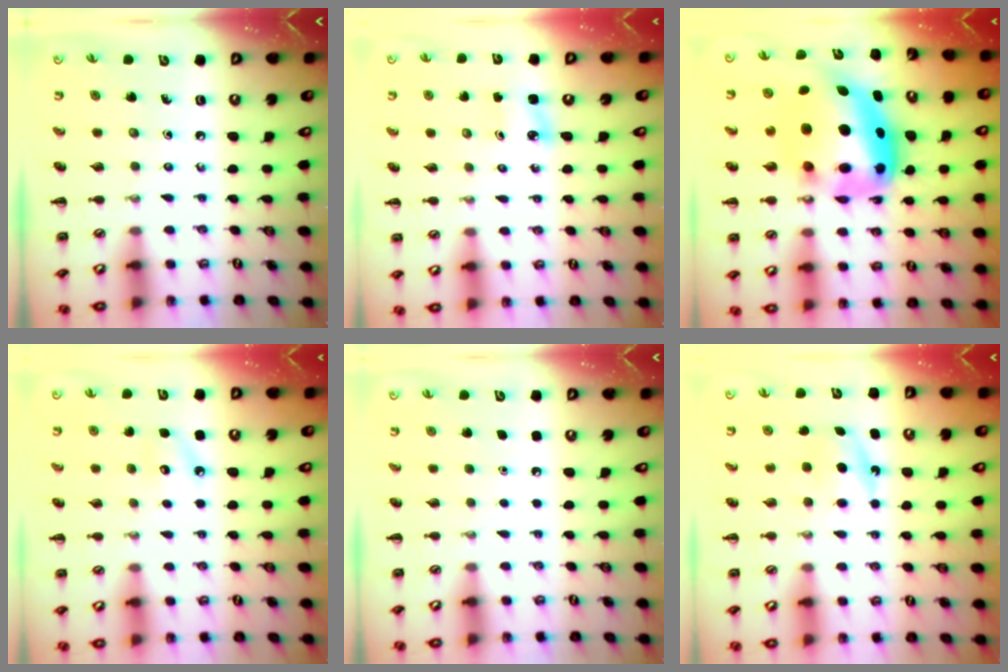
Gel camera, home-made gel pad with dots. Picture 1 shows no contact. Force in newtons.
{"total": 2.2, "press": 2.2, "slide": 0.3}
{"total": 17.3, "press": 16.7, "slide": 4.5}
{"total": 6.7, "press": 6.5, "slide": 1.6}
{"total": 1.8, "press": 1.7, "slide": 0.1}
{"total": 5.0, "press": 4.9, "slide": 1.1}